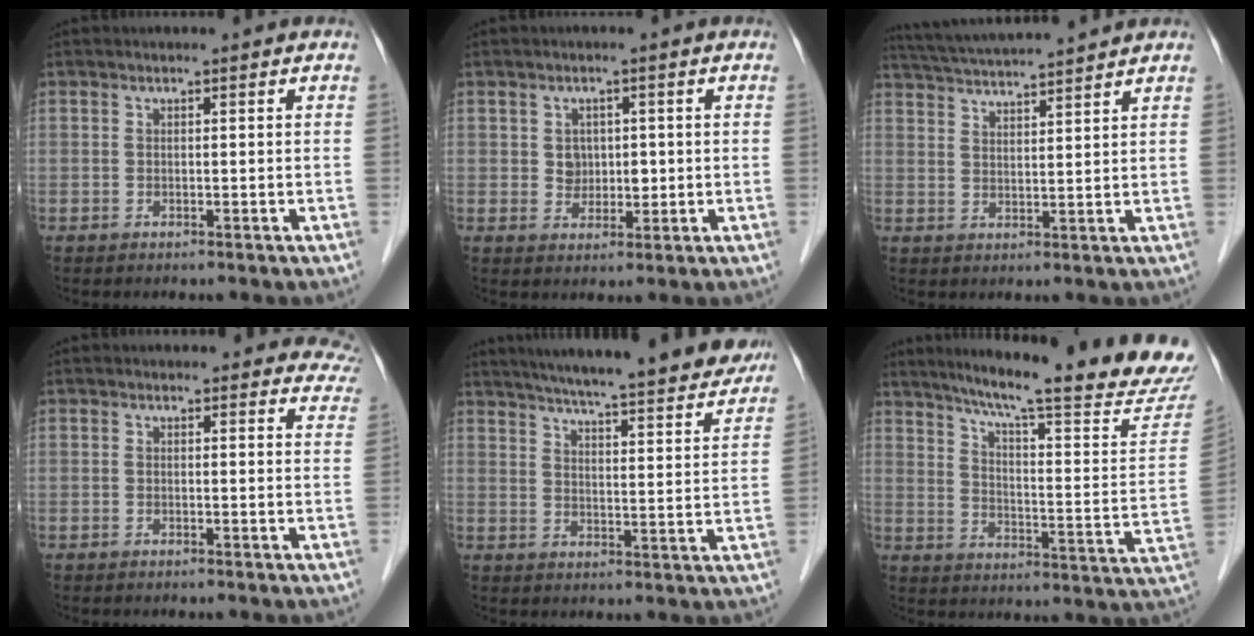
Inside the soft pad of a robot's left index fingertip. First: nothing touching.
{"total": 3.1, "force": [0.3, 2.7, 1.5], "torque": [-0.022, 0.006, 0.009]}
{"total": 11.4, "force": [10.5, -0.7, 4.3], "torque": [-0.085, 0.026, 0.161]}
{"total": 7.1, "force": [6.5, 2.8, 0.6], "torque": [0.039, -0.011, 0.033]}
{"total": 24.5, "force": [21.8, 2.5, 10.8], "torque": [-0.163, -0.022, 0.279]}
{"total": 23.1, "force": [19.9, 0.7, 11.6], "torque": [-0.166, -0.050, 0.256]}